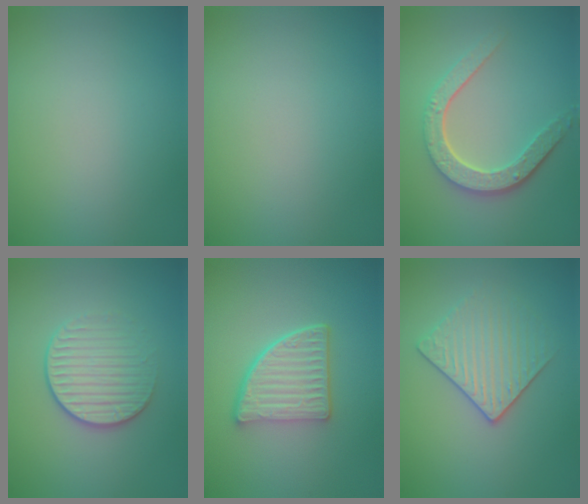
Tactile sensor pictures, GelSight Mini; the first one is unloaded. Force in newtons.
{"total": 0.0}
{"total": 4.6, "press": 3.6, "slide": 3.0}
{"total": 3.2, "press": 2.9, "slide": 1.5}
{"total": 4.9, "press": 3.8, "slide": 3.1}
{"total": 3.2, "press": 3.0, "slide": 1.2}